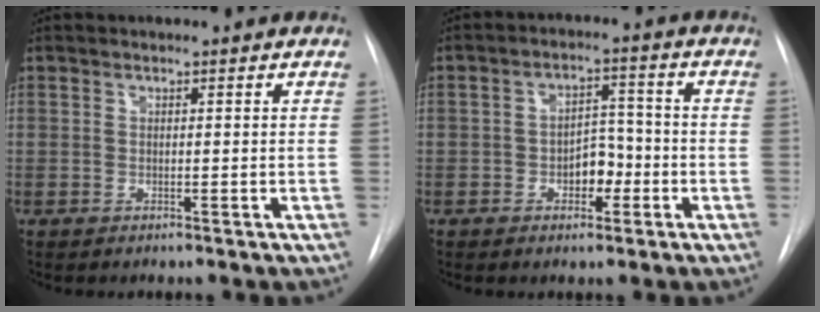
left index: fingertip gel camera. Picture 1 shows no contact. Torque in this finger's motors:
{"motor_torque": [0.23, -0.17, 0.21, 0.03]}